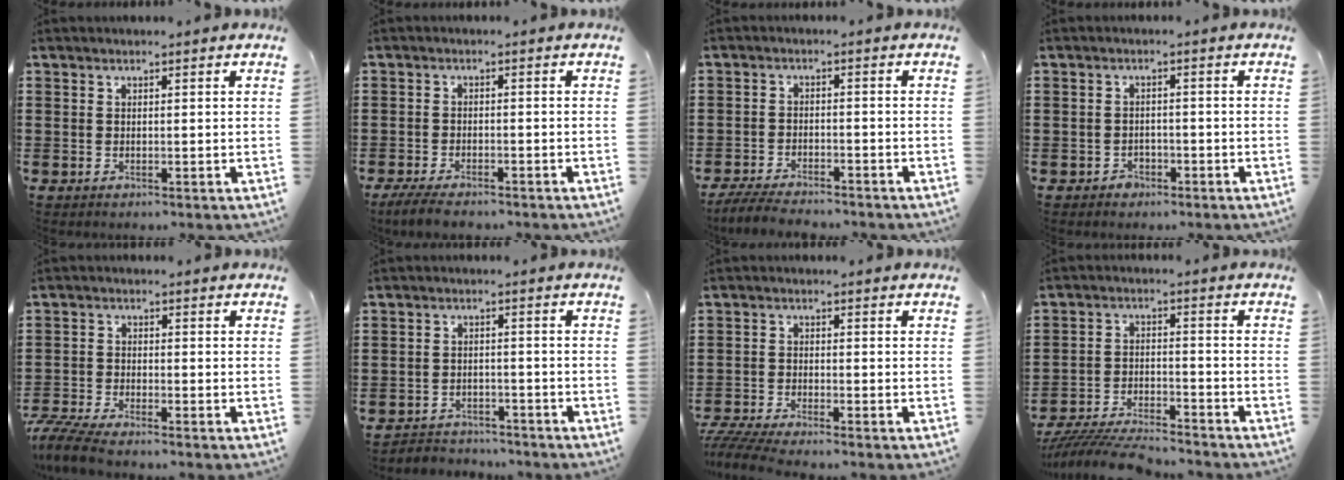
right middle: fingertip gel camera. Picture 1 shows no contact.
{"total": 3.4, "force": [-3.0, 0.7, 1.3], "torque": [-0.035, -0.003, -0.064]}
{"total": 4.2, "force": [-4.1, 0.7, 0.8], "torque": [-0.028, -0.004, -0.088]}
{"total": 1.5, "force": [-1.3, 0.9, 0.1], "torque": [-0.009, 0.001, -0.029]}
{"total": 4.7, "force": [-4.4, 0.2, 1.8], "torque": [-0.057, -0.016, -0.093]}
{"total": 3.2, "force": [-3.1, 0.8, -0.4], "torque": [-0.001, 0.001, -0.069]}
{"total": 4.0, "force": [-3.8, 0.0, 1.3], "torque": [-0.043, -0.015, -0.082]}
{"total": 6.6, "force": [-6.4, 0.7, 1.6], "torque": [-0.033, 0.003, -0.126]}